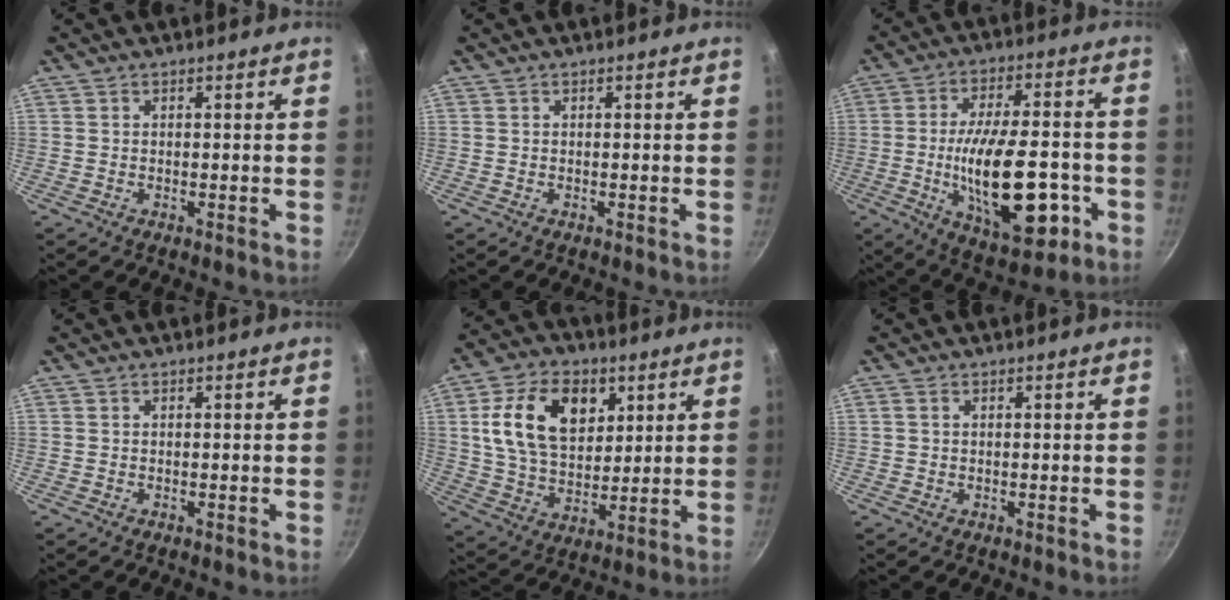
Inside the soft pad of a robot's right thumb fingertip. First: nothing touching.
{"total": 0.0}
{"total": 20.7, "force": [-5.2, 8.9, 18.0], "torque": [-0.274, 0.013, -0.072]}
{"total": 0.0}
{"total": 16.8, "force": [5.4, 11.2, 11.4], "torque": [-0.176, -0.009, 0.095]}
{"total": 0.7, "force": [0.3, 0.5, 0.5], "torque": [-0.009, 0.002, 0.006]}